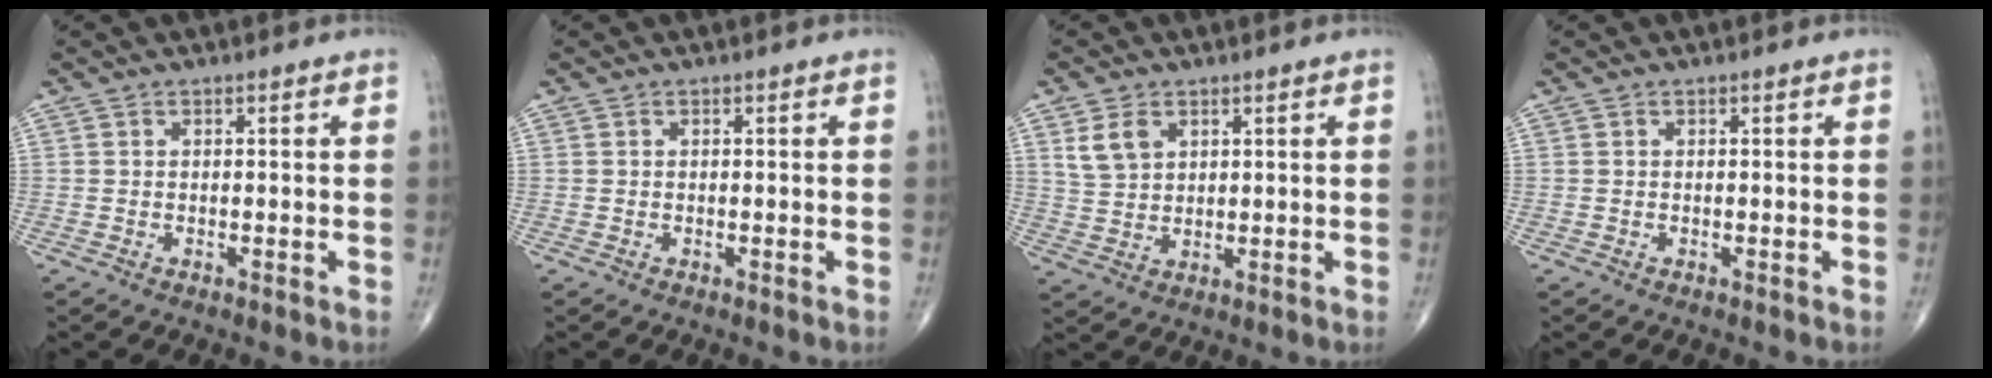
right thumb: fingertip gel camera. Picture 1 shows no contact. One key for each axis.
{"total": 0.0}
{"total": 5.2, "fx": 2.4, "fy": 3.5, "fz": 2.9, "tx": -0.050, "ty": -0.007, "tz": 0.054}
{"total": 0.0}